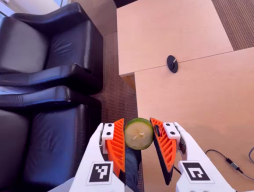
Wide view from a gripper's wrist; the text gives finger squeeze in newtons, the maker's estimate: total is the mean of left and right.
{"total": 12.1, "left": 13.4, "right": 10.8}